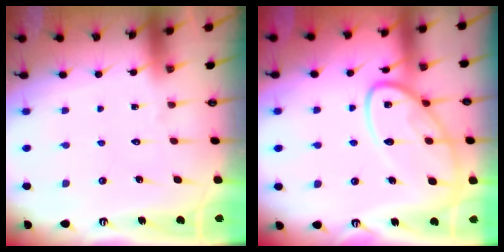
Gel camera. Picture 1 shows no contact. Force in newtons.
{"total": 13.5, "press": 13.5, "slide": 1.2}